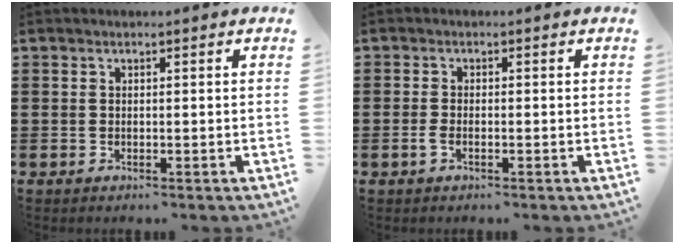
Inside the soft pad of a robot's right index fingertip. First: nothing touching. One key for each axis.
{"total": 1.3, "fx": -0.5, "fy": 0.4, "fz": 1.1, "tx": -0.028, "ty": -0.004, "tz": -0.012}